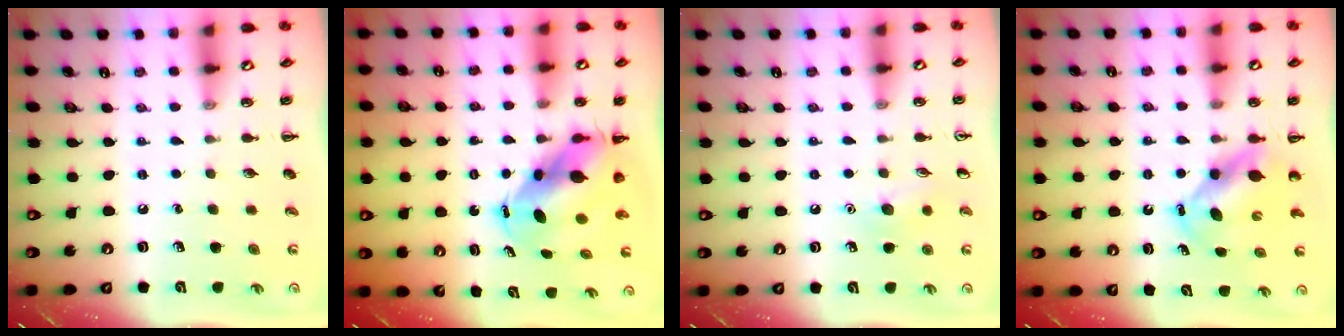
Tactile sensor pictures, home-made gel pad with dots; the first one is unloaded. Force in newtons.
{"total": 8.0, "press": 7.7, "slide": 2.1}
{"total": 7.1, "press": 6.9, "slide": 1.7}
{"total": 5.7, "press": 5.6, "slide": 1.2}